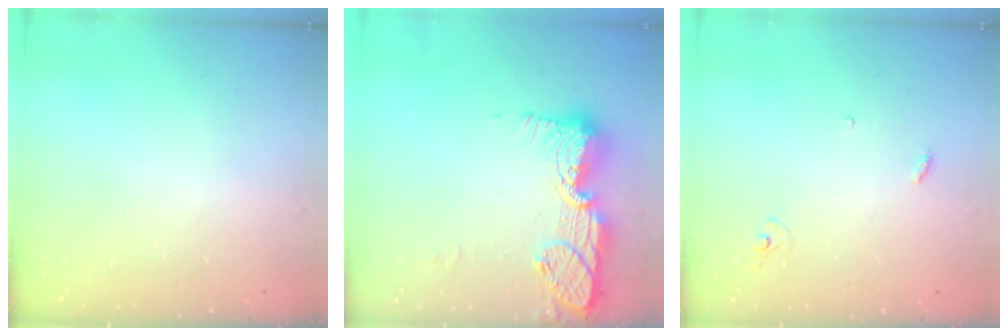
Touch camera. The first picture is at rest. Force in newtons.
{"total": 15.1, "press": 15.0, "slide": 1.0}
{"total": 2.9, "press": 2.9, "slide": 0.2}